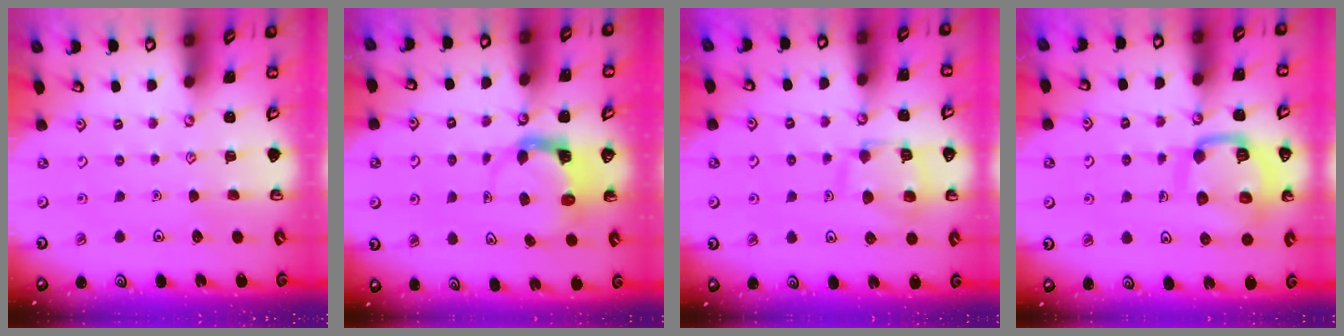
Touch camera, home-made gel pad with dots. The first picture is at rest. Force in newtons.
{"total": 4.0, "press": 3.9, "slide": 0.4}
{"total": 12.3, "press": 12.2, "slide": 1.4}
{"total": 14.0, "press": 13.9, "slide": 1.7}